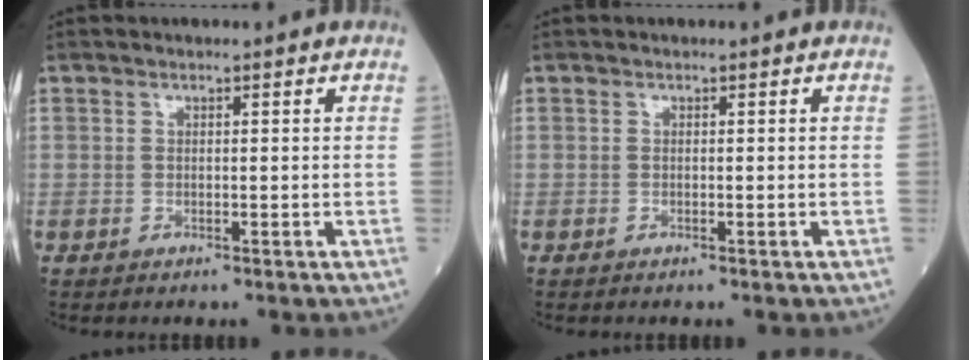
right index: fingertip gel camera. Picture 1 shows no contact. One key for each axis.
{"total": 0.0}